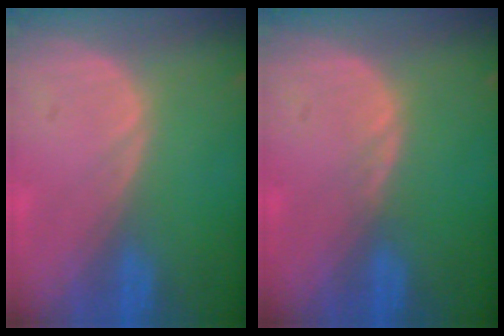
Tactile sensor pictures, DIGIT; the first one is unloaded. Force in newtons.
{"total": 0.7, "press": 0.7, "slide": 0.2}